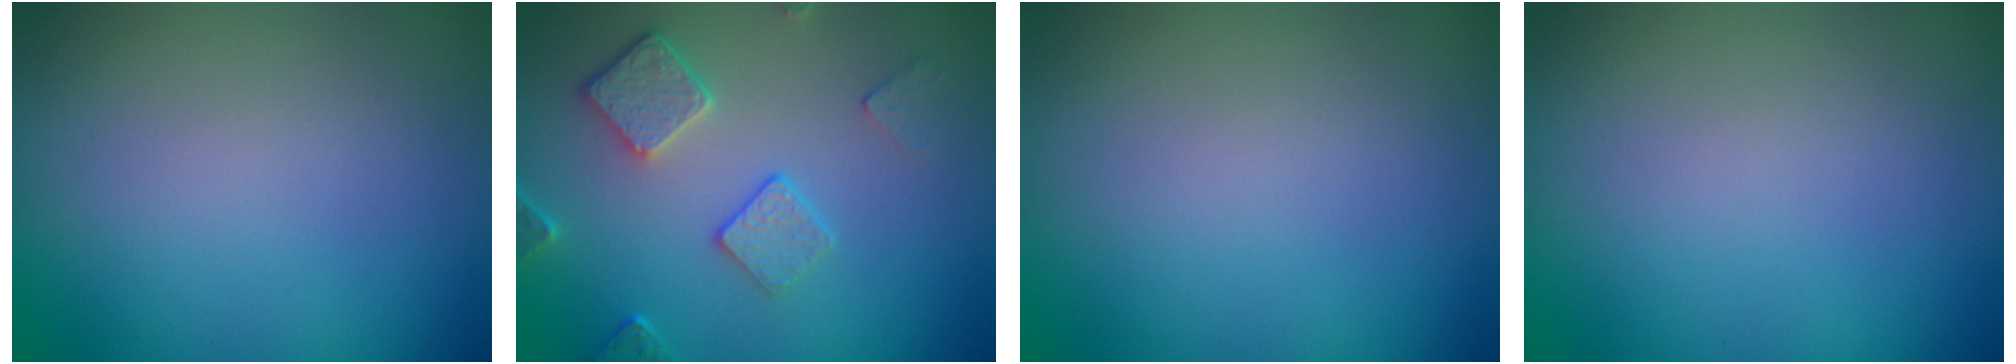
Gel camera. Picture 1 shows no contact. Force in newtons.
{"total": 3.6, "press": 3.0, "slide": 2.0}
{"total": 0.0}
{"total": 0.0}